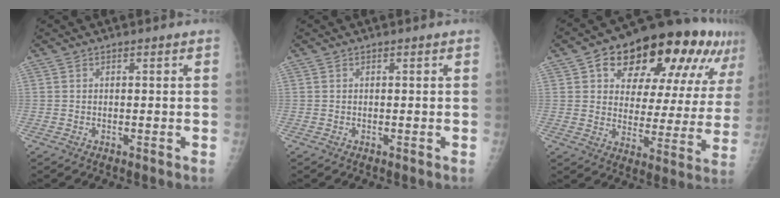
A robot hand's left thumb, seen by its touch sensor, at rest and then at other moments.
{"total": 0.0}
{"total": 26.0, "force": [13.3, 12.3, 18.6], "torque": [-0.229, 0.006, 0.193]}